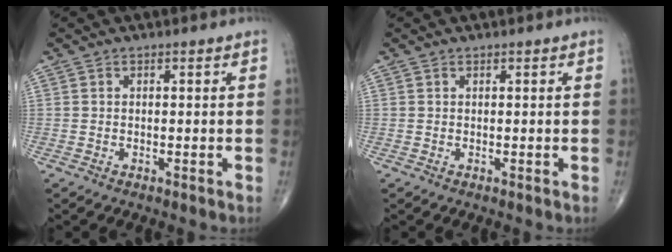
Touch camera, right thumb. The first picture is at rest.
{"total": 0.0}